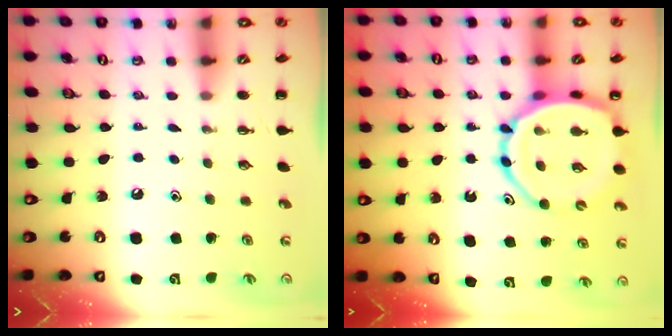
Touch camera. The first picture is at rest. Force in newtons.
{"total": 13.5, "press": 13.0, "slide": 3.5}